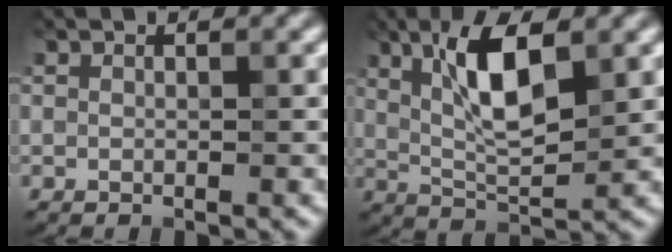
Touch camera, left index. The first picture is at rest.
{"total": 6.9, "force": [2.2, 2.2, 6.2], "torque": [-0.112, 0.003, 0.039]}